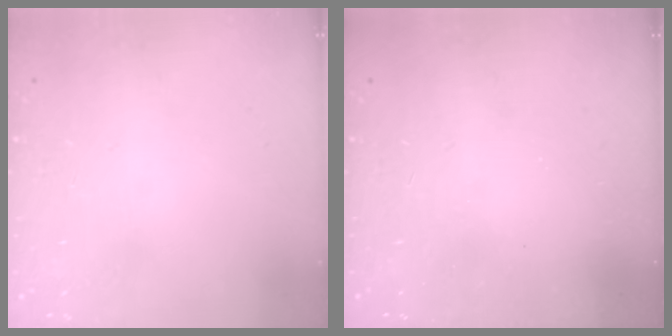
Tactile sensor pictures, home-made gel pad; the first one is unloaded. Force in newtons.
{"total": 2.3, "press": 2.2, "slide": 0.7}